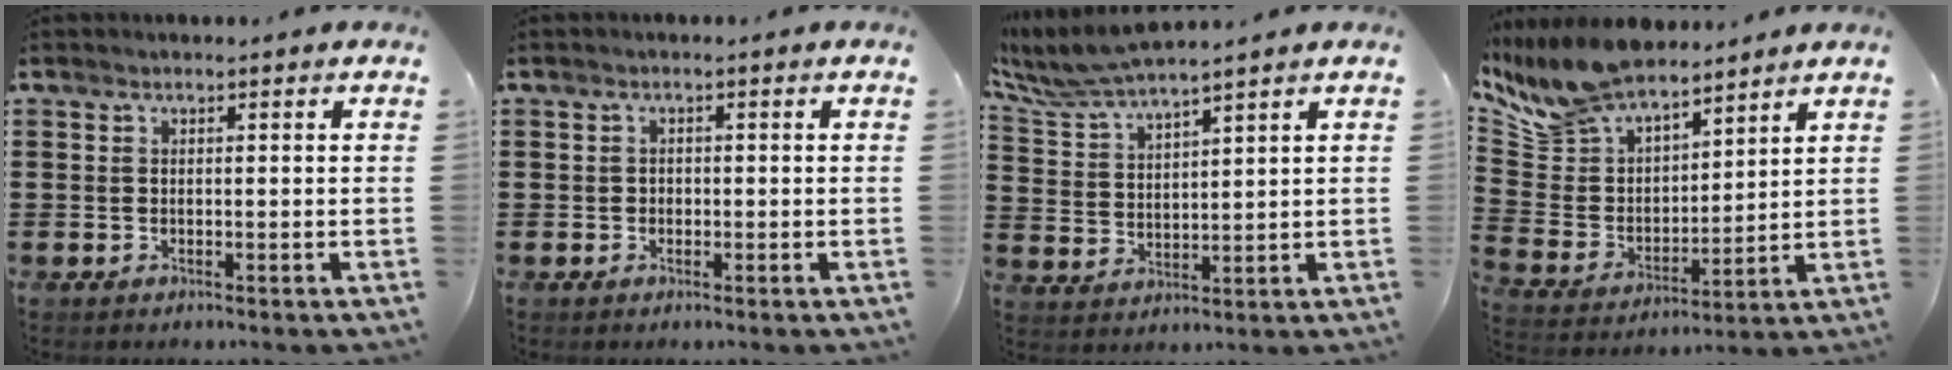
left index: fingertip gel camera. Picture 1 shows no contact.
{"total": 0.7, "force": [0.0, 0.6, 0.3], "torque": [-0.008, 0.003, -0.002]}
{"total": 5.9, "force": [5.5, 0.2, 2.1], "torque": [-0.065, -0.026, 0.097]}
{"total": 10.1, "force": [9.4, 3.1, 1.9], "torque": [-0.088, -0.057, 0.178]}